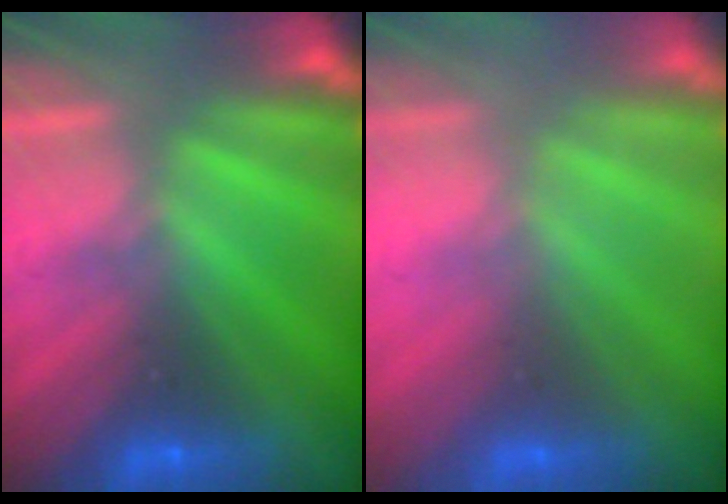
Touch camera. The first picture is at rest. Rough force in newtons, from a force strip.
{"total": 2.6}